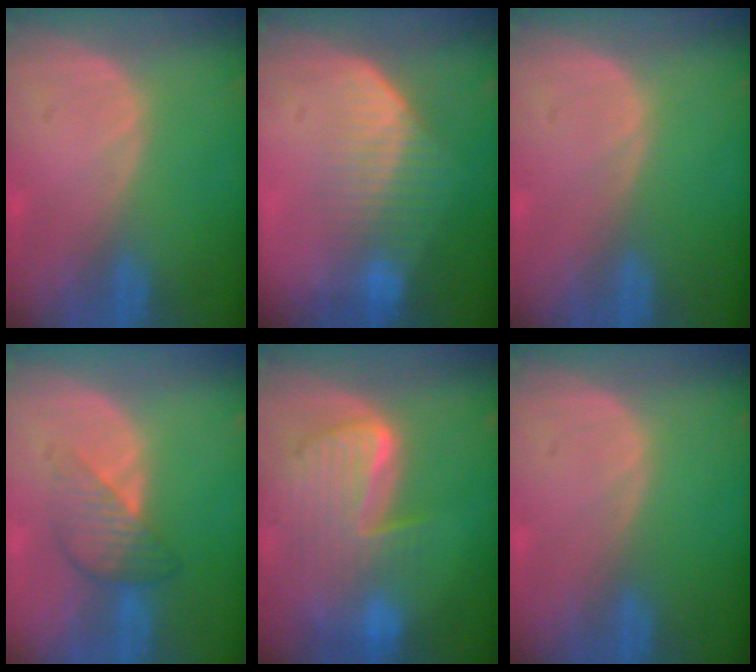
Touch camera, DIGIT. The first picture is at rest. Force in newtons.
{"total": 7.5, "press": 6.4, "slide": 3.9}
{"total": 0.0}
{"total": 4.6, "press": 4.6, "slide": 0.2}
{"total": 9.9, "press": 8.6, "slide": 4.9}
{"total": 0.0}